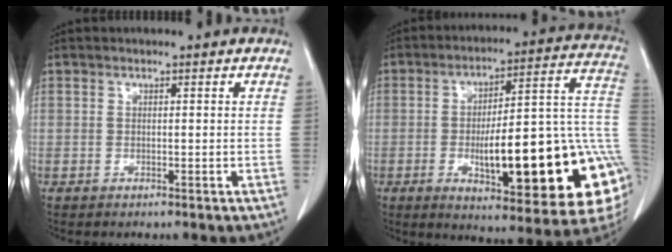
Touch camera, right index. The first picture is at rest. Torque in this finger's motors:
{"motor_torque": [2.14, 0.00, 1.05, 0.21]}